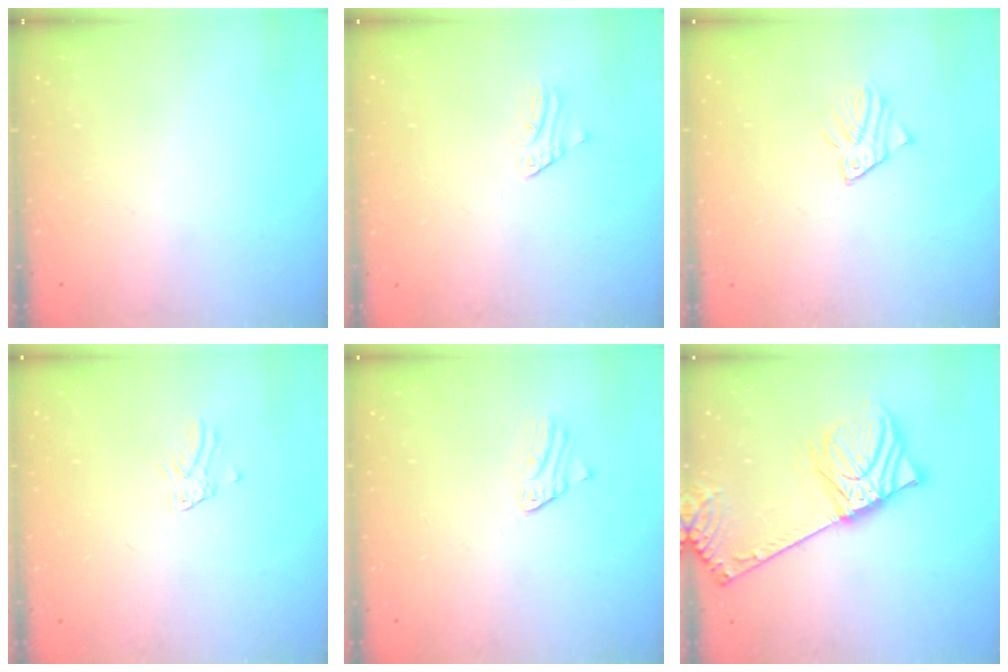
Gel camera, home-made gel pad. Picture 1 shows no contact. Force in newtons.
{"total": 2.3, "press": 2.3, "slide": 0.2}
{"total": 2.8, "press": 2.8, "slide": 0.3}
{"total": 1.3, "press": 1.3, "slide": 0.1}
{"total": 1.9, "press": 1.9, "slide": 0.1}
{"total": 13.9, "press": 13.6, "slide": 2.6}